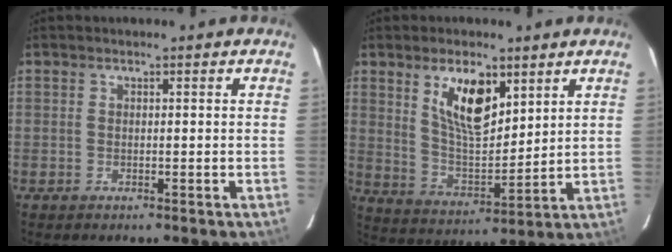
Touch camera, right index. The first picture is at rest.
{"total": 11.3, "force": [5.9, 4.7, 8.4], "torque": [-0.149, 0.002, 0.120]}